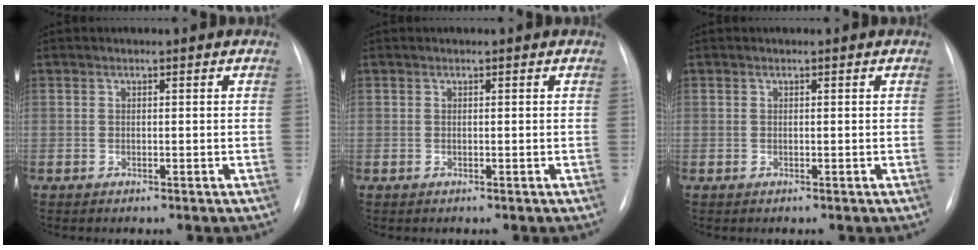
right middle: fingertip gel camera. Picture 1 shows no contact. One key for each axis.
{"total": 0.0}
{"total": 0.0}